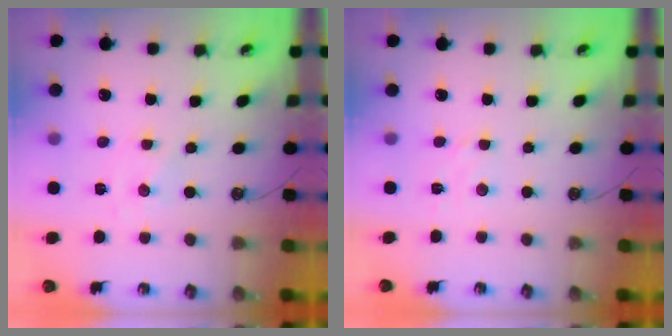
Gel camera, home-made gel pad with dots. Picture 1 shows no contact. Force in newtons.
{"total": 2.1, "press": 2.0, "slide": 0.6}